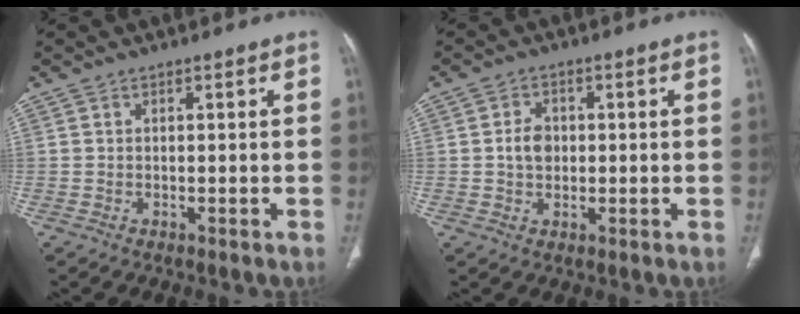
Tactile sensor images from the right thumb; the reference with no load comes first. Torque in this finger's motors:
{"motor_torque": [0.61, 1.34, 0.70, -0.51, 0.02]}